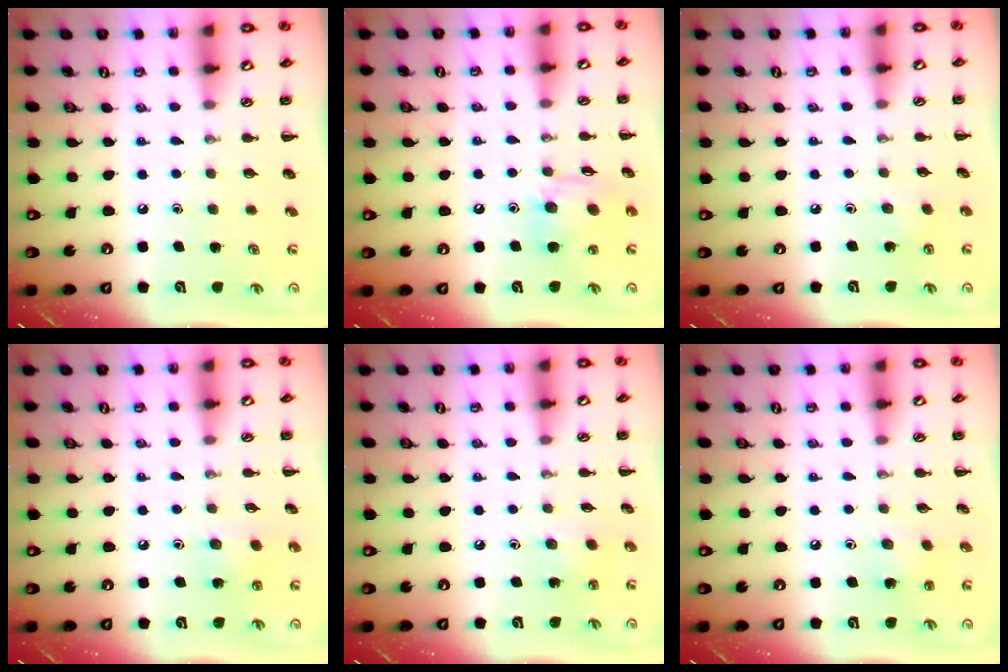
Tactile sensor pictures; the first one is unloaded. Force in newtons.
{"total": 11.0, "press": 10.7, "slide": 2.3}
{"total": 1.9, "press": 1.8, "slide": 0.6}
{"total": 4.9, "press": 4.7, "slide": 1.3}
{"total": 3.0, "press": 2.8, "slide": 0.9}
{"total": 4.5, "press": 4.3, "slide": 1.3}